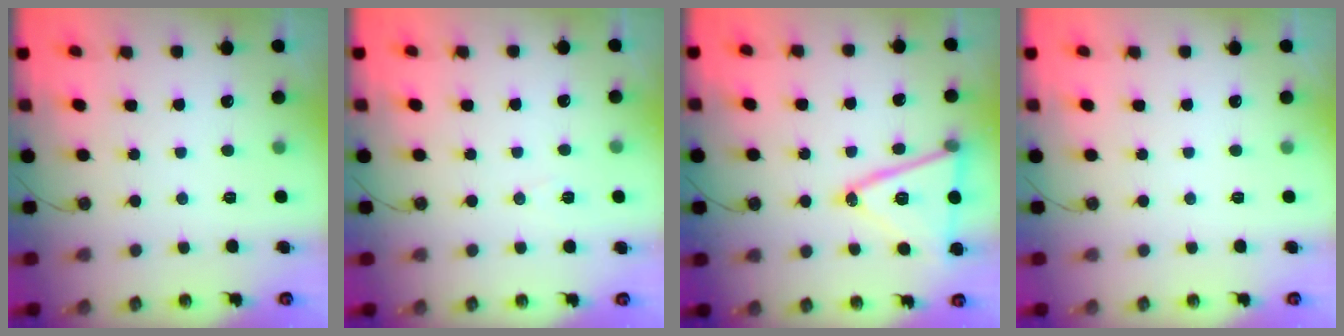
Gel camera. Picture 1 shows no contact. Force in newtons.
{"total": 5.8, "press": 3.8, "slide": 4.5}
{"total": 17.3, "press": 16.9, "slide": 3.6}
{"total": 0.0}